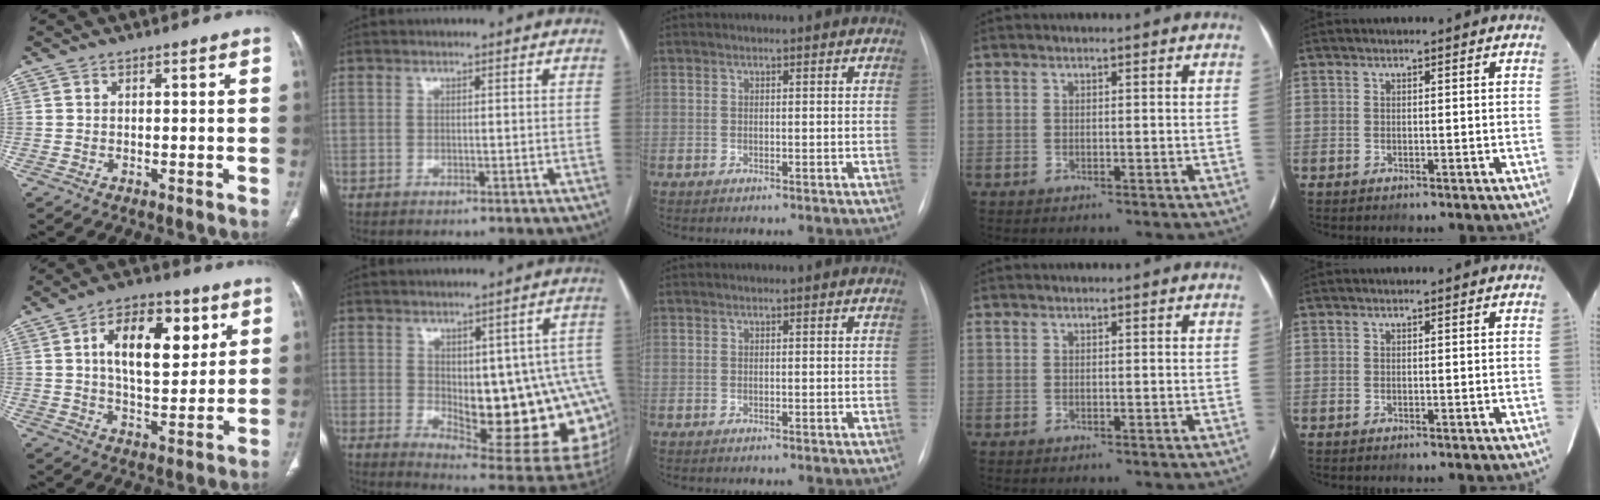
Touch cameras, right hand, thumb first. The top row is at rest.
{"thumb": {"total": 14.5, "force": [4.5, 7.6, 11.5], "torque": [-0.149, -0.010, 0.072]}, "index": {"total": 19.7, "force": [-1.5, 6.4, 18.5], "torque": [-0.168, 0.009, 0.009]}}